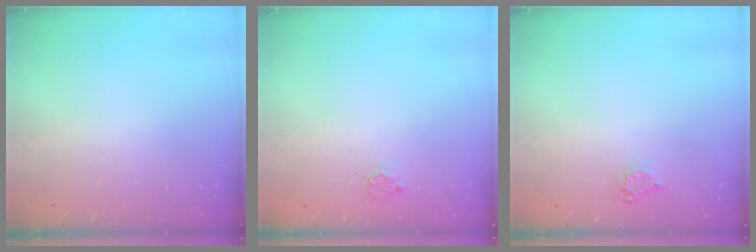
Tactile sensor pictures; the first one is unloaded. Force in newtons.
{"total": 3.8, "press": 3.7, "slide": 0.3}
{"total": 4.5, "press": 4.5, "slide": 0.4}